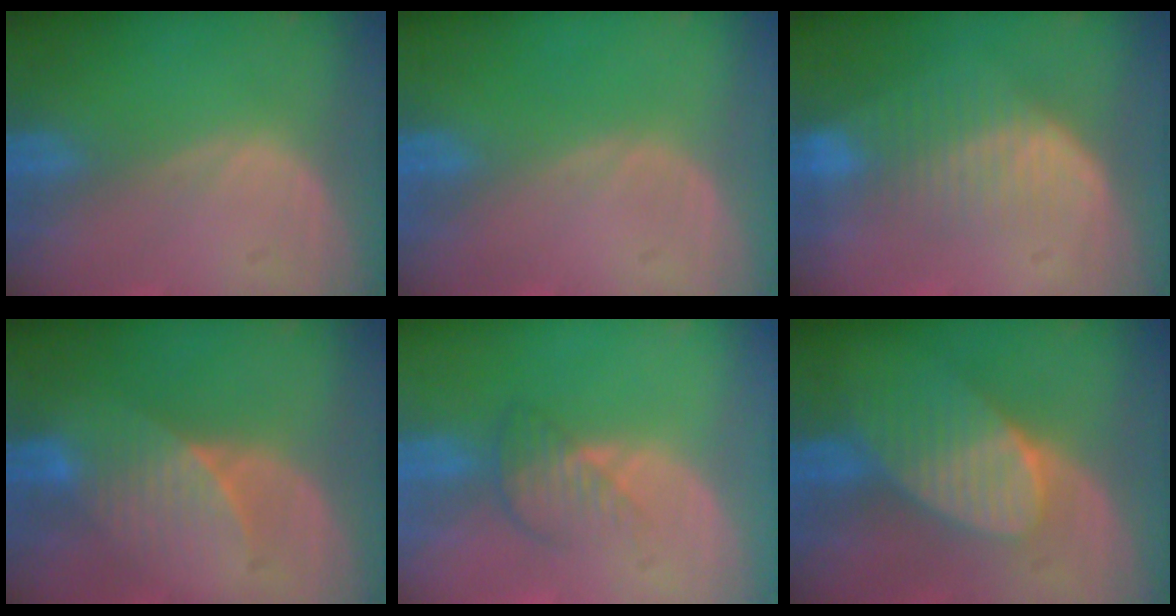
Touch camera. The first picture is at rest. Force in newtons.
{"total": 0.0}
{"total": 7.1, "press": 6.5, "slide": 2.8}
{"total": 5.2, "press": 5.1, "slide": 1.3}
{"total": 3.8, "press": 3.5, "slide": 1.5}
{"total": 7.5, "press": 7.1, "slide": 2.3}